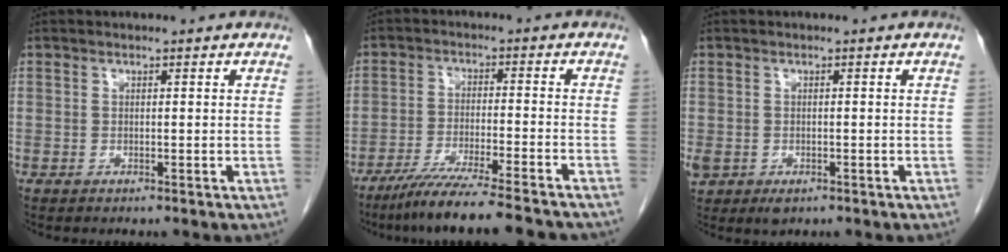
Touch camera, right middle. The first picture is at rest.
{"total": 15.2, "force": [-13.0, 0.2, 7.8], "torque": [-0.117, -0.038, -0.205]}
{"total": 5.6, "force": [-2.5, 4.2, 2.8], "torque": [-0.072, -0.007, -0.032]}